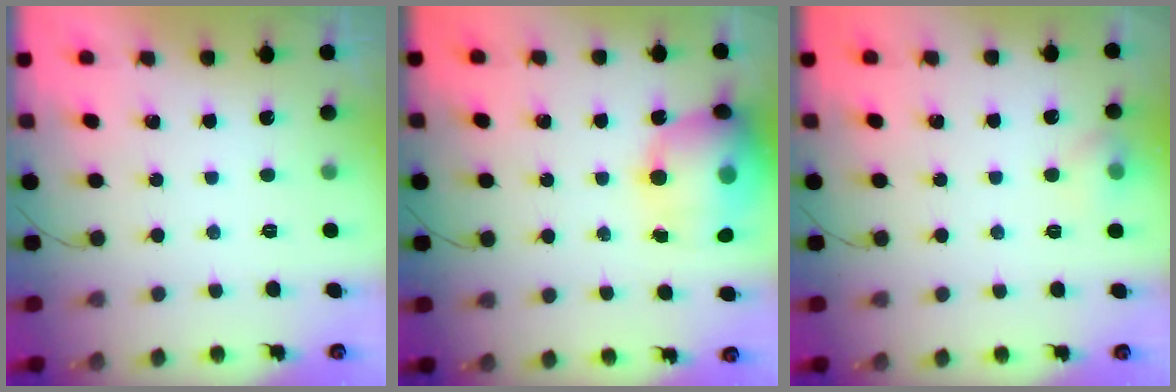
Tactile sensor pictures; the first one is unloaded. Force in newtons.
{"total": 20.0, "press": 19.5, "slide": 4.2}
{"total": 5.6, "press": 5.3, "slide": 1.8}